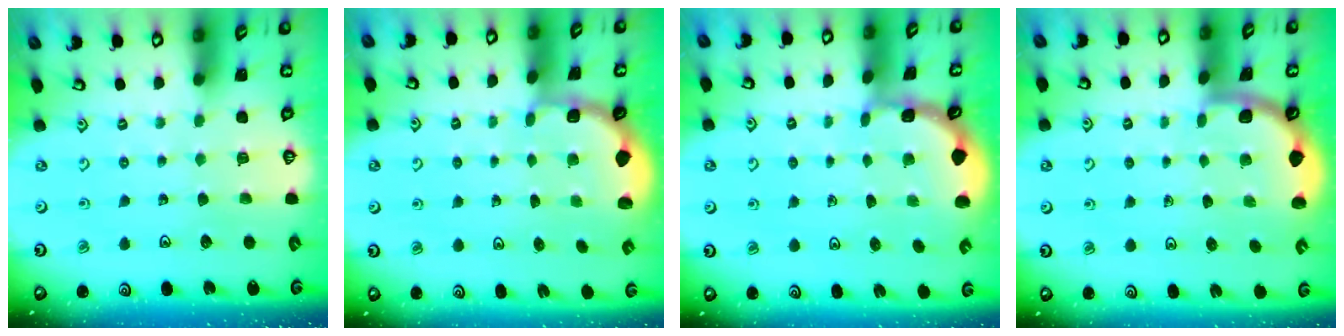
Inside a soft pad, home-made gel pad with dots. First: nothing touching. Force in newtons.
{"total": 1.9, "press": 1.8, "slide": 0.8}
{"total": 1.3, "press": 1.3, "slide": 0.3}
{"total": 1.8, "press": 1.8, "slide": 0.0}